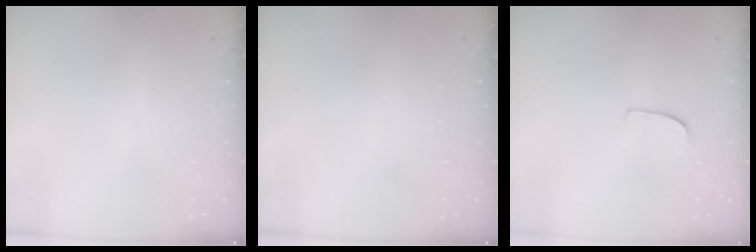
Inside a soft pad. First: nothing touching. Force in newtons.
{"total": 0.0}
{"total": 5.1, "press": 5.1, "slide": 0.4}